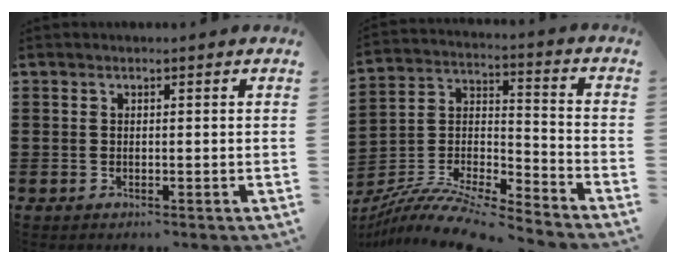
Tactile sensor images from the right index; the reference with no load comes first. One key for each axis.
{"total": 9.9, "fx": -9.1, "fy": 1.0, "fz": 3.7, "tx": -0.083, "ty": 0.003, "tz": -0.188}